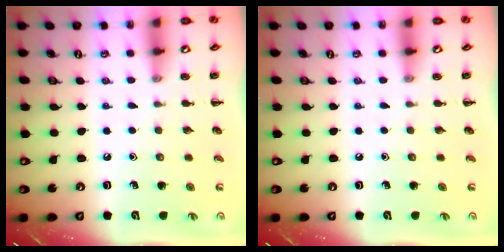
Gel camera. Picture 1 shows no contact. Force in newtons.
{"total": 0.0}